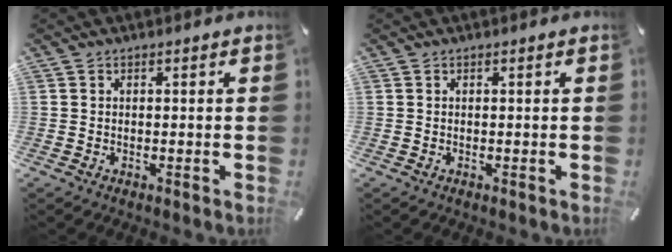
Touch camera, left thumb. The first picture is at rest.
{"total": 0.0}